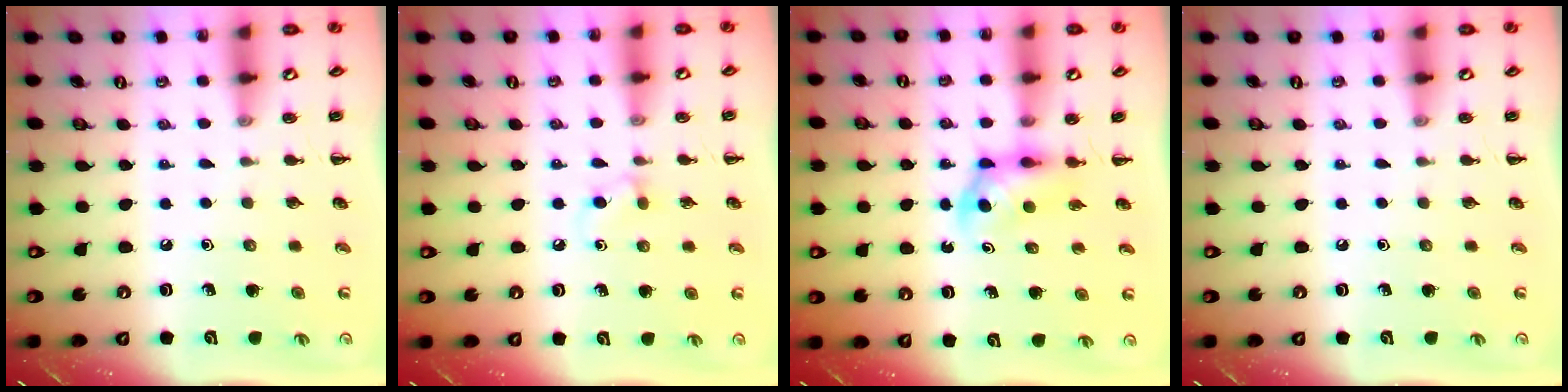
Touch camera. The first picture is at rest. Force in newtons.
{"total": 3.6, "press": 3.3, "slide": 1.5}
{"total": 3.8, "press": 3.7, "slide": 0.7}
{"total": 0.0}